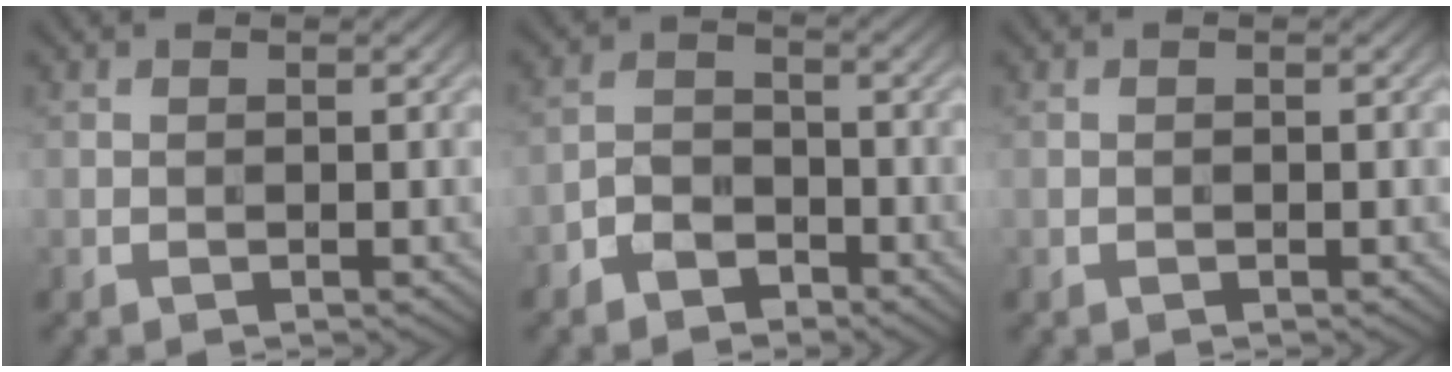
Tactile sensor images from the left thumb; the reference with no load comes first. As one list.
[{"total": 3.9, "force": [-2.8, 2.3, 1.5], "torque": [-0.027, 0.003, -0.065]}, {"total": 0.0}]